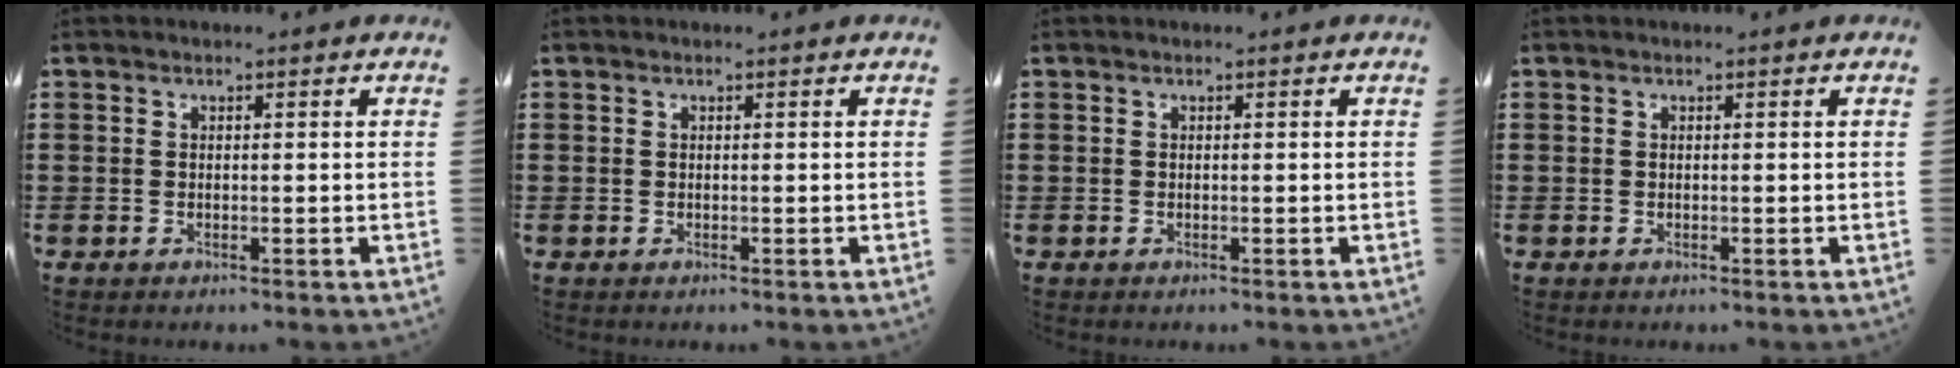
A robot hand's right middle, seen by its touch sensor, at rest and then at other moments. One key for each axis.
{"total": 0.0}
{"total": 0.0}
{"total": 0.0}